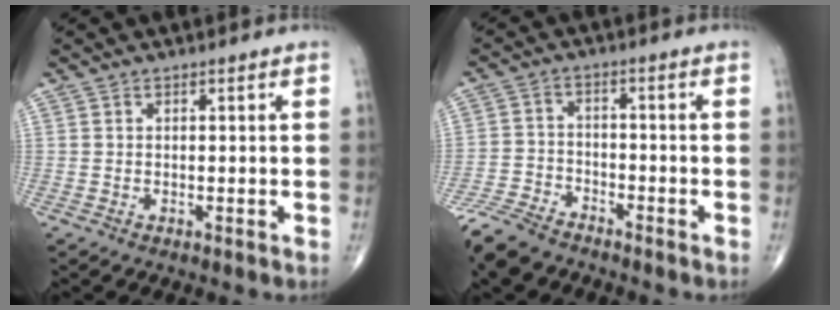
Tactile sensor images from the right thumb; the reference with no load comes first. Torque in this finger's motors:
{"motor_torque": [1.54, 1.71, 0.12, -0.99, 0.06]}